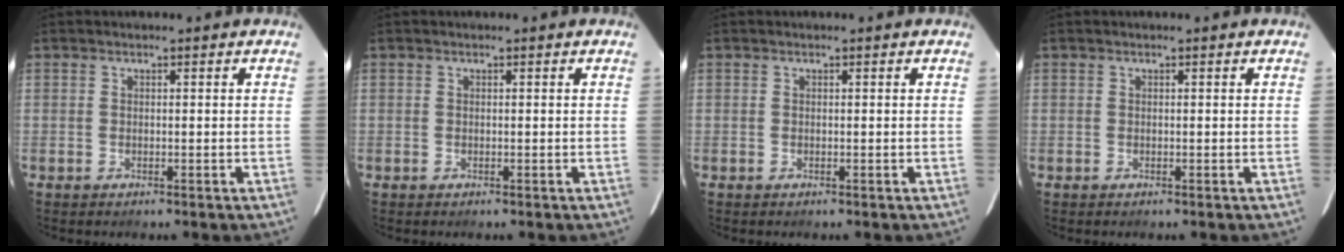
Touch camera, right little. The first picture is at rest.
{"total": 0.0}
{"total": 0.0}
{"total": 0.0}